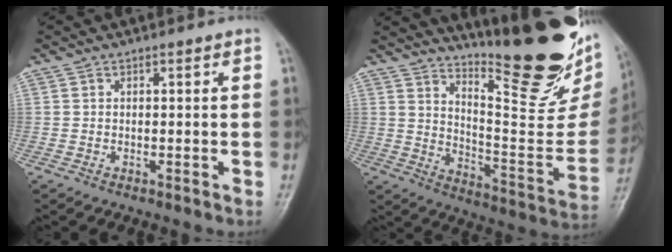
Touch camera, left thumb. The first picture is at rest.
{"total": 27.5, "force": [18.8, 7.1, 18.9], "torque": [-0.238, -0.115, 0.276]}